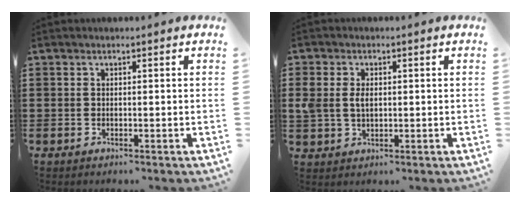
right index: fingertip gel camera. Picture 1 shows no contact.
{"total": 3.5, "force": [0.4, 2.3, 2.6], "torque": [-0.062, 0.008, 0.004]}